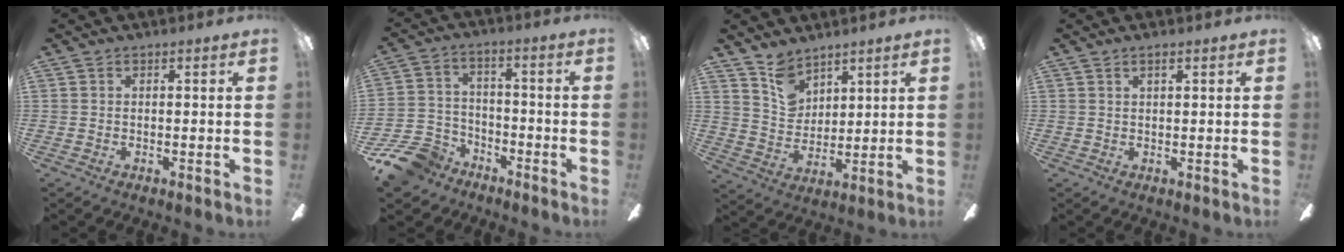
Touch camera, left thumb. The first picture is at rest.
{"total": 10.9, "force": [-8.0, 6.4, 3.6], "torque": [-0.088, 0.049, -0.151]}
{"total": 8.9, "force": [6.8, 5.3, 2.3], "torque": [-0.050, -0.033, 0.131]}
{"total": 1.1, "force": [0.8, 0.3, 0.7], "torque": [-0.017, 0.002, 0.013]}